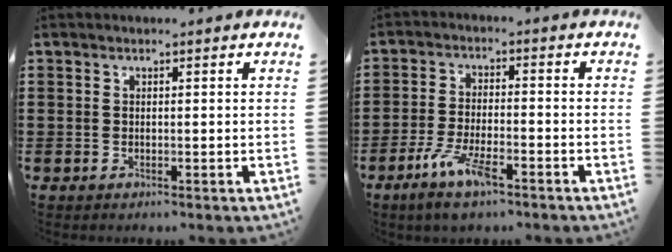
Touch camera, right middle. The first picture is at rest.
{"total": 6.7, "force": [-4.1, 1.9, 5.0], "torque": [-0.109, -0.008, -0.077]}